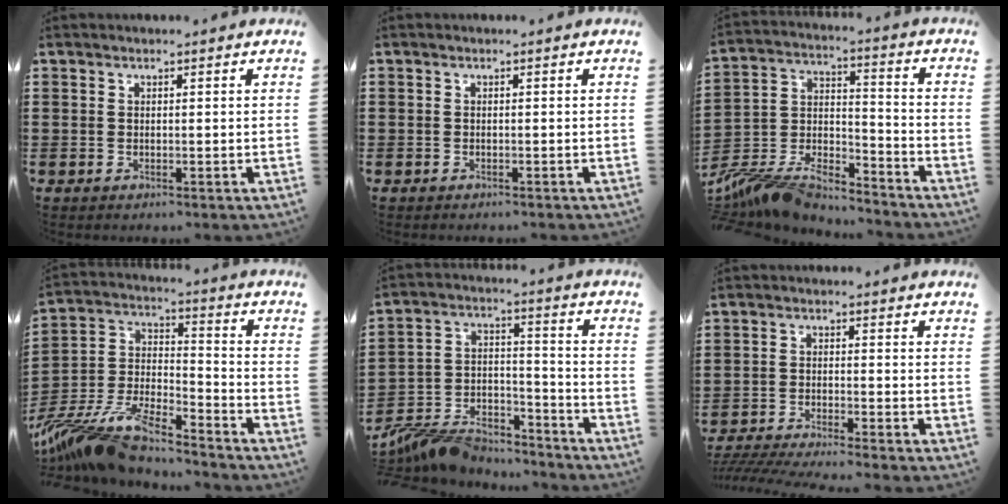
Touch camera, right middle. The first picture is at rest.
{"total": 0.7, "force": [-0.6, 0.3, 0.0], "torque": [0.000, 0.002, -0.013]}
{"total": 9.5, "force": [-9.0, 1.7, 2.5], "torque": [-0.062, 0.004, -0.185]}
{"total": 11.4, "force": [-10.2, 1.8, 4.7], "torque": [-0.115, 0.004, -0.211]}
{"total": 9.4, "force": [-9.1, 1.8, 1.3], "torque": [-0.038, 0.012, -0.185]}
{"total": 3.7, "force": [-3.5, -0.3, 1.0], "torque": [-0.024, -0.007, -0.074]}